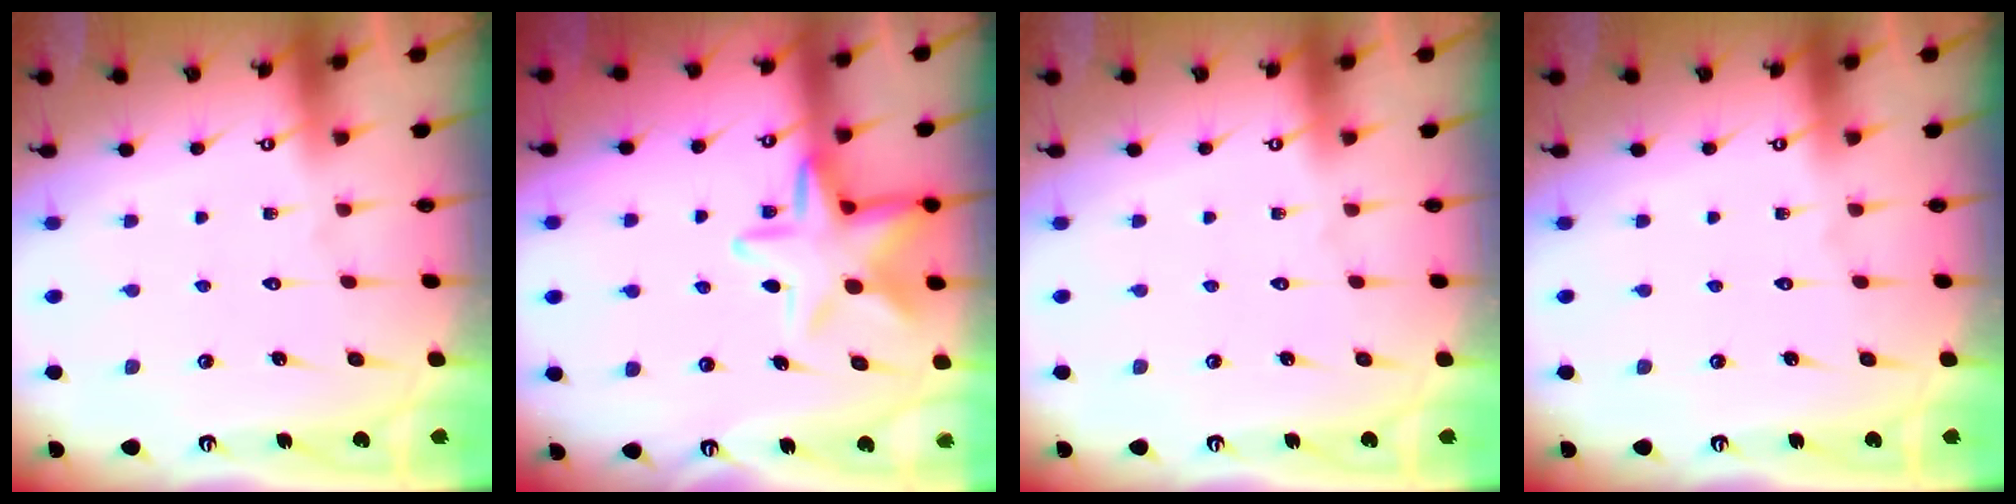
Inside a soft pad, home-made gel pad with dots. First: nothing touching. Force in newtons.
{"total": 12.6, "press": 12.5, "slide": 1.0}
{"total": 0.0}
{"total": 0.0}